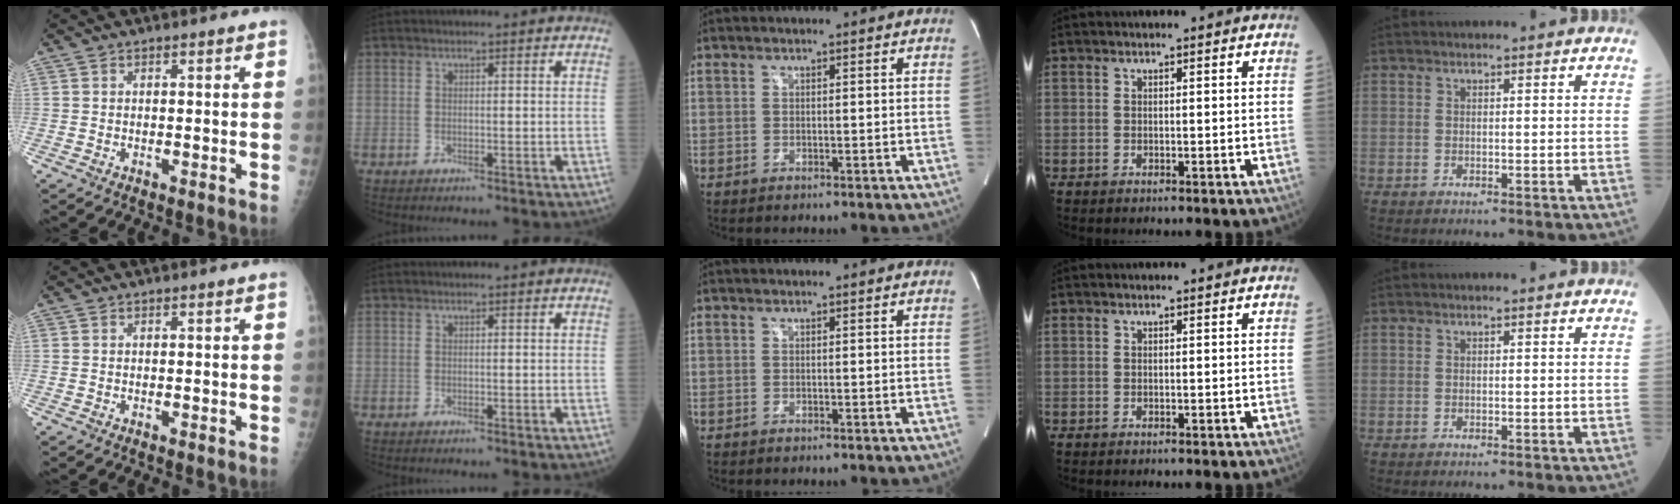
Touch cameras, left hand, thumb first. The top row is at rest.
{}